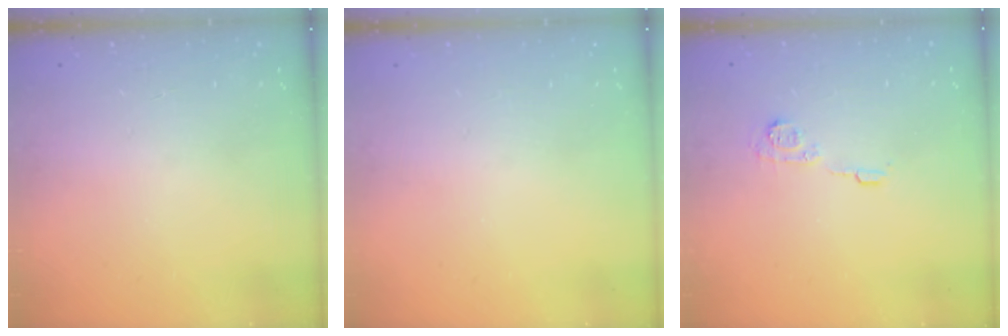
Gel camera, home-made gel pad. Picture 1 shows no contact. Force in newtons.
{"total": 0.0}
{"total": 5.8, "press": 5.8, "slide": 0.2}